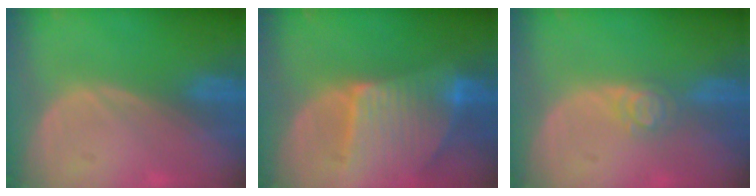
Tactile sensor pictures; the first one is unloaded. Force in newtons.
{"total": 9.5, "press": 8.3, "slide": 4.6}
{"total": 2.9, "press": 2.9, "slide": 0.3}